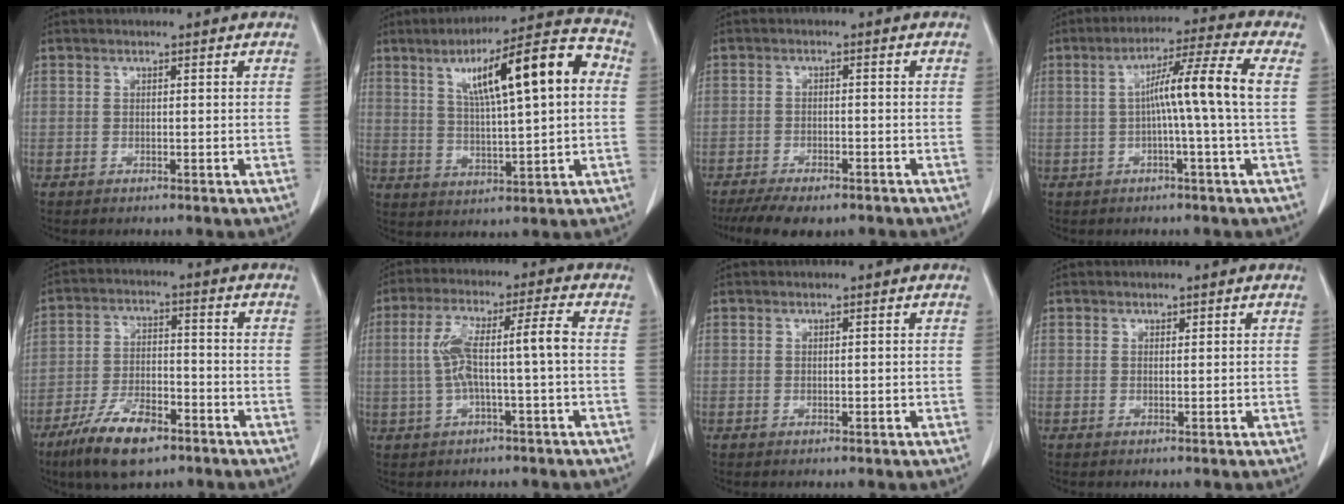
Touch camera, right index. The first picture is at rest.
{"total": 17.0, "force": [4.3, 3.1, 16.1], "torque": [-0.245, 0.037, 0.068]}
{"total": 10.5, "force": [-7.9, 4.0, 5.6], "torque": [-0.091, -0.005, -0.114]}
{"total": 9.5, "force": [0.3, -1.3, 9.4], "torque": [-0.159, 0.020, 0.005]}
{"total": 11.2, "force": [-7.2, 4.1, 7.6], "torque": [-0.147, -0.005, -0.126]}
{"total": 8.9, "force": [-0.4, 0.9, 8.9], "torque": [-0.176, 0.034, -0.007]}
{"total": 0.7, "force": [-0.1, 0.4, 0.6], "torque": [-0.017, 0.000, 0.002]}
{"total": 0.8, "force": [0.3, 0.6, 0.4], "torque": [-0.011, 0.006, 0.008]}